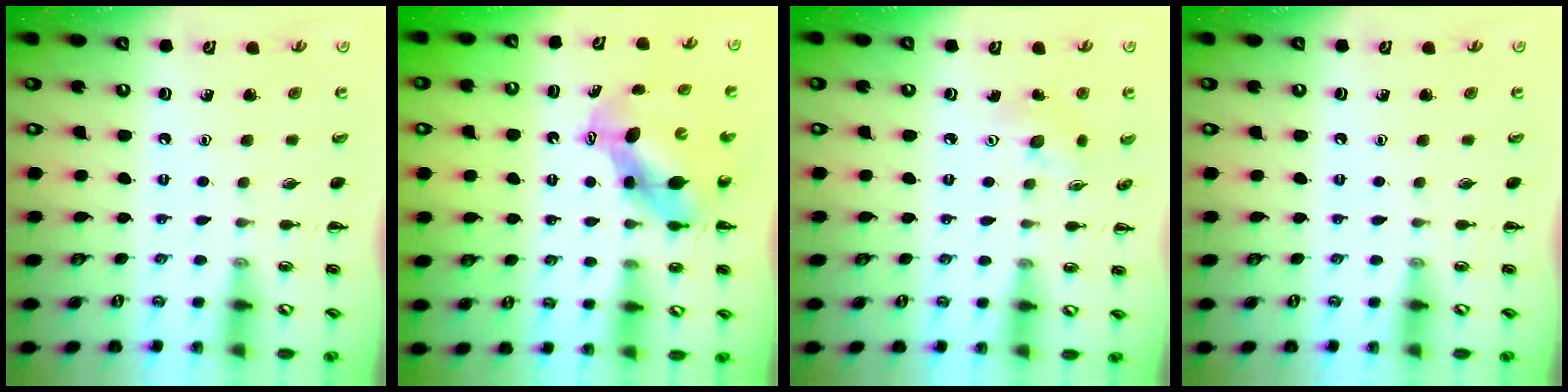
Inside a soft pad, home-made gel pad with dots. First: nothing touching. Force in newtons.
{"total": 6.4, "press": 6.3, "slide": 1.5}
{"total": 3.2, "press": 3.1, "slide": 0.8}
{"total": 0.0}